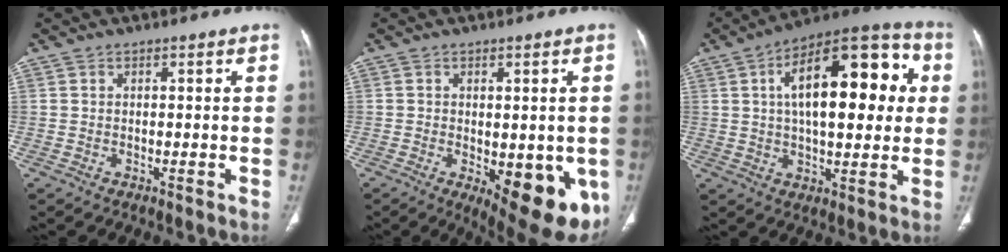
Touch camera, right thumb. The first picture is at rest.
{"total": 15.0, "force": [-4.6, 6.7, 12.6], "torque": [-0.125, -0.015, -0.041]}
{"total": 22.9, "force": [4.6, 10.4, 19.9], "torque": [-0.268, 0.022, 0.057]}